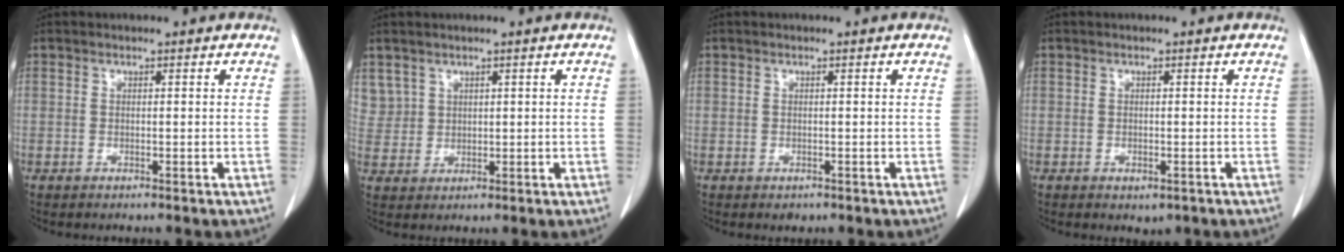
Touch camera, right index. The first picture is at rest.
{"total": 4.1, "force": [2.4, 3.3, -0.1], "torque": [0.010, 0.008, 0.053]}
{"total": 0.8, "force": [-0.3, 0.7, 0.2], "torque": [-0.003, 0.003, 0.000]}
{"total": 1.6, "force": [-0.7, 1.0, 1.0], "torque": [-0.012, -0.001, 0.000]}